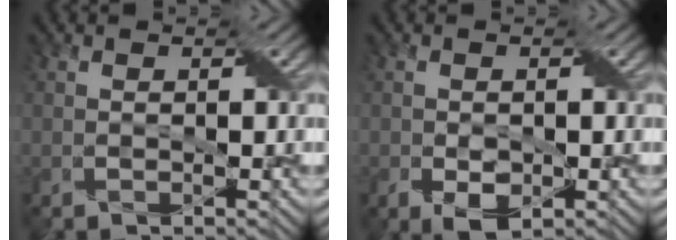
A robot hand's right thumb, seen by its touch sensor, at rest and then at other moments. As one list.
[{"total": 3.3, "force": [-1.0, 2.0, 2.4], "torque": [-0.046, -0.011, -0.011]}]